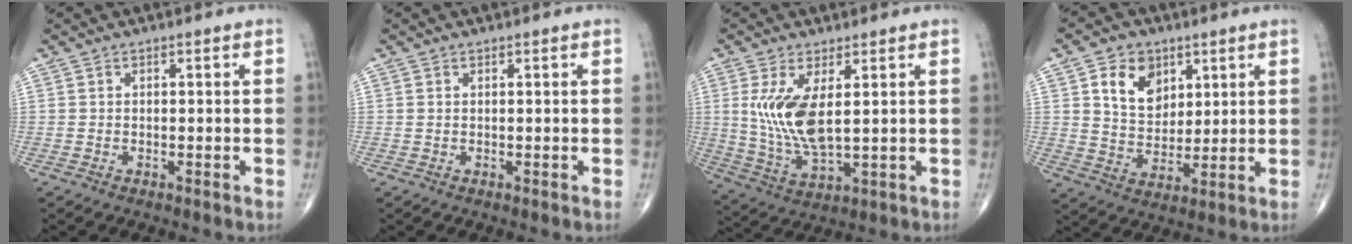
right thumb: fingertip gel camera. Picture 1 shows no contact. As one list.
[{"total": 0.0}, {"total": 10.8, "force": [2.2, 4.2, 9.6], "torque": [-0.202, -0.022, 0.056]}, {"total": 9.8, "force": [4.1, 7.3, 5.1], "torque": [-0.058, -0.023, 0.079]}]